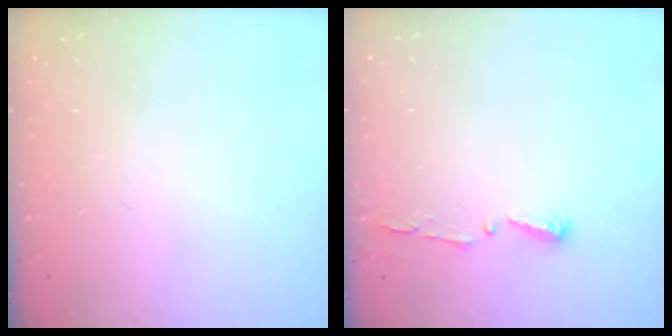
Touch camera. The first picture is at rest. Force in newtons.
{"total": 3.7, "press": 3.7, "slide": 0.5}